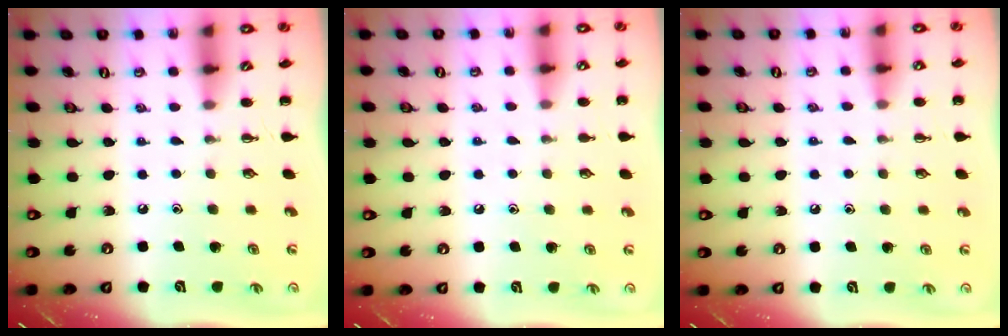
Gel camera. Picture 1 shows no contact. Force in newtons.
{"total": 5.8, "press": 5.5, "slide": 2.0}
{"total": 6.5, "press": 6.1, "slide": 2.2}